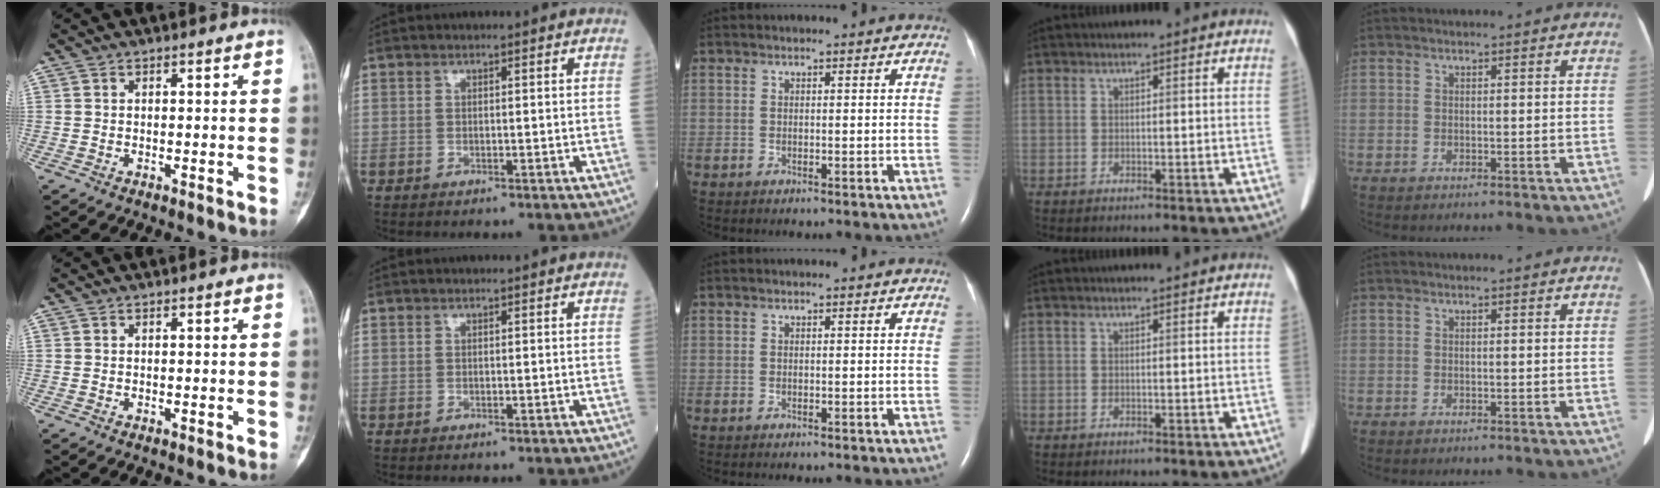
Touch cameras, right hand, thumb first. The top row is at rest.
{}